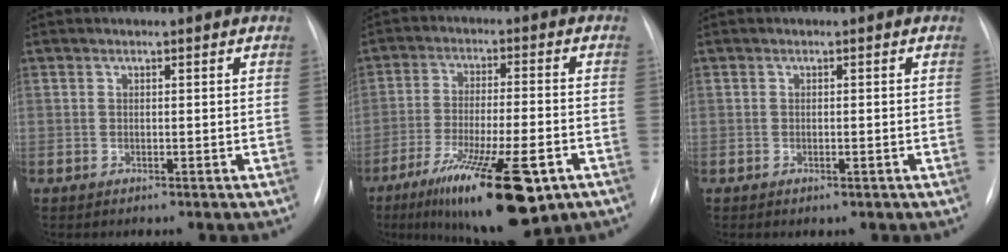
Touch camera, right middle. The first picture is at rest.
{"total": 17.7, "force": [-9.8, 3.6, 14.3], "torque": [-0.216, -0.030, -0.150]}
{"total": 0.7, "force": [-0.3, 0.2, 0.5], "torque": [-0.009, -0.002, -0.001]}